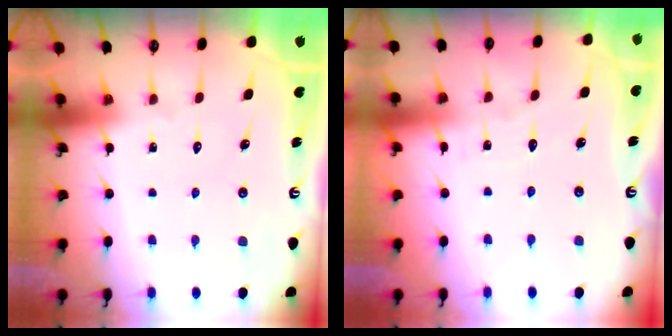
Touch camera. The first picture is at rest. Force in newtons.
{"total": 2.9, "press": 2.9, "slide": 0.3}